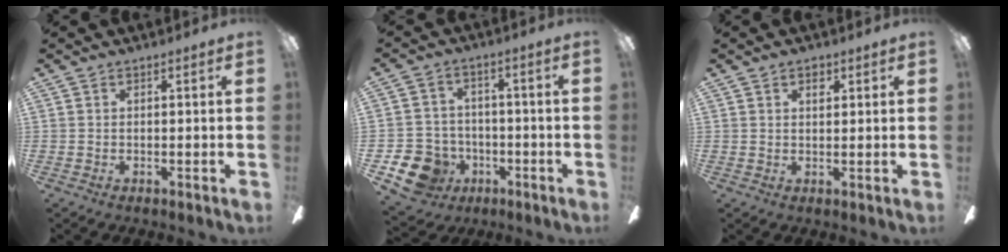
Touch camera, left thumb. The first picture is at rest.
{"total": 10.3, "force": [-5.0, 8.3, 3.6], "torque": [-0.106, 0.036, -0.086]}
{"total": 2.2, "force": [1.6, 1.0, 1.1], "torque": [-0.008, -0.004, 0.025]}